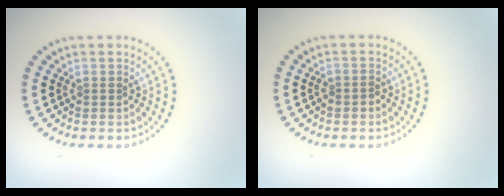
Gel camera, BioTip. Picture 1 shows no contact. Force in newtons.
{"total": 0.9, "press": 0.8, "slide": 0.4}